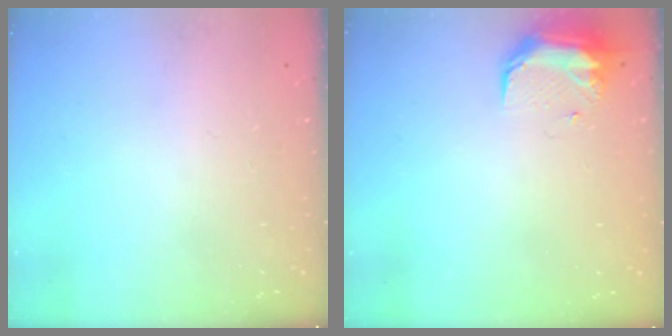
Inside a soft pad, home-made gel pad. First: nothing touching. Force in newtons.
{"total": 8.8, "press": 8.7, "slide": 1.5}